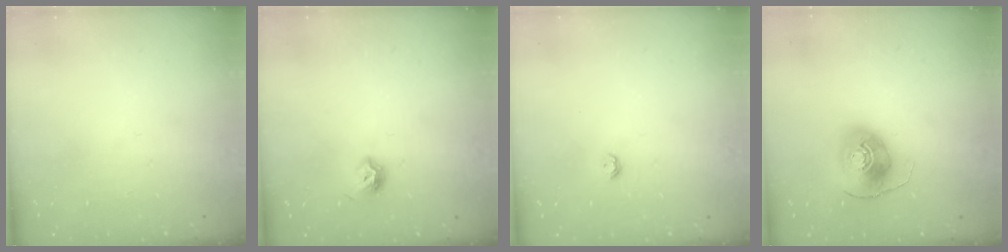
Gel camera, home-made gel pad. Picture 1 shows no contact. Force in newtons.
{"total": 6.8, "press": 6.7, "slide": 0.8}
{"total": 3.9, "press": 3.9, "slide": 0.5}
{"total": 9.8, "press": 9.7, "slide": 1.2}